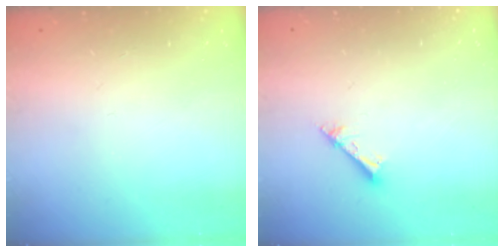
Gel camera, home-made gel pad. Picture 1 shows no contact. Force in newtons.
{"total": 2.5, "press": 2.5, "slide": 0.1}